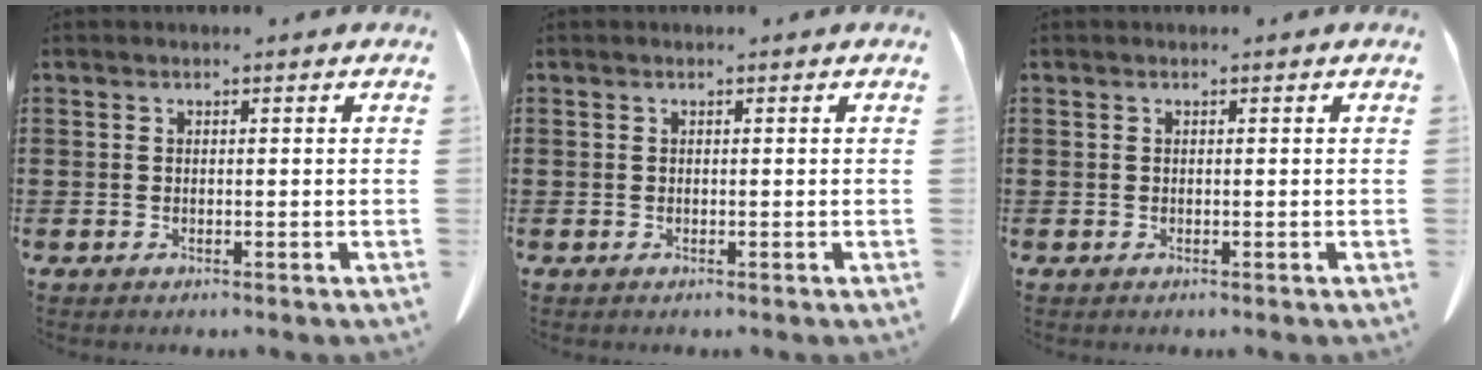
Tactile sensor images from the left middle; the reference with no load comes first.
{"total": 0.0}
{"total": 0.0}